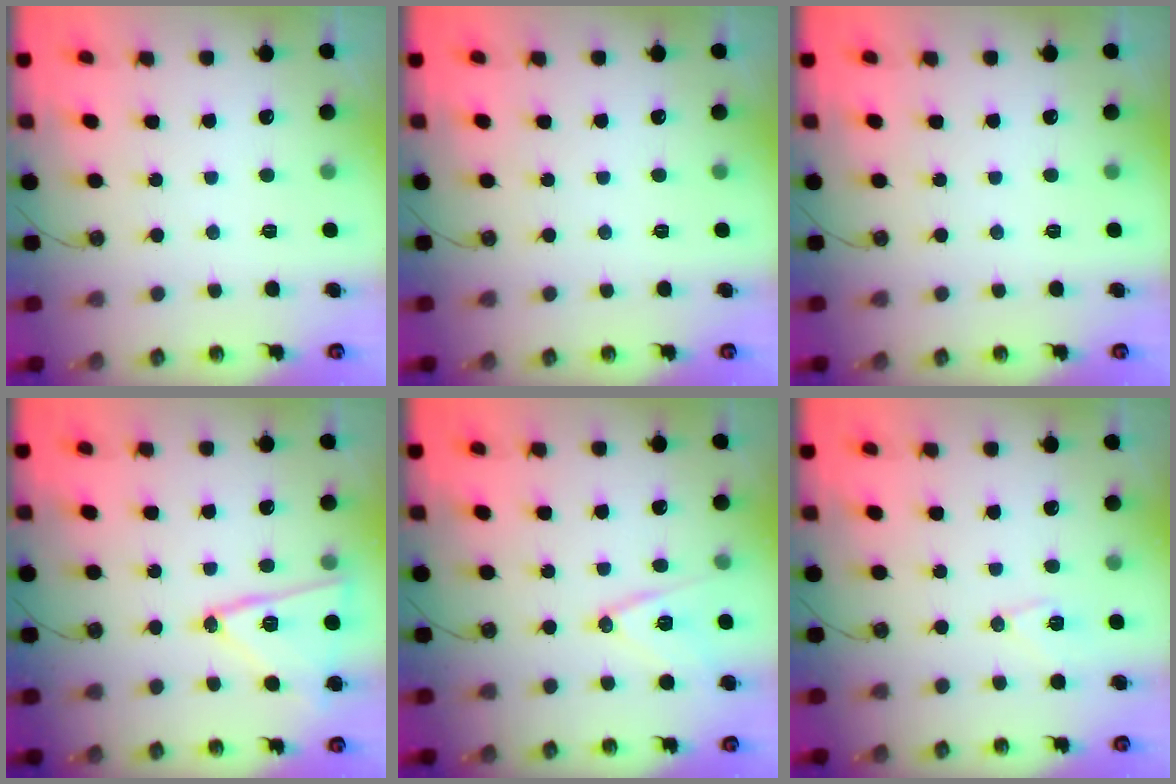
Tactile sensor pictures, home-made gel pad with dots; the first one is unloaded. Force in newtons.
{"total": 0.0}
{"total": 0.0}
{"total": 14.7, "press": 14.7, "slide": 0.5}
{"total": 12.6, "press": 12.1, "slide": 3.4}
{"total": 7.6, "press": 7.6, "slide": 0.4}